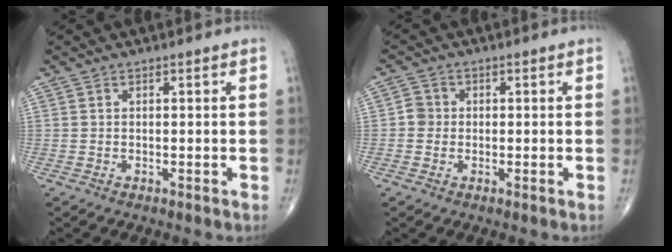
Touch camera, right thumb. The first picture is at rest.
{"total": 2.4, "force": [-0.2, 2.3, 0.7], "torque": [0.002, 0.007, -0.009]}